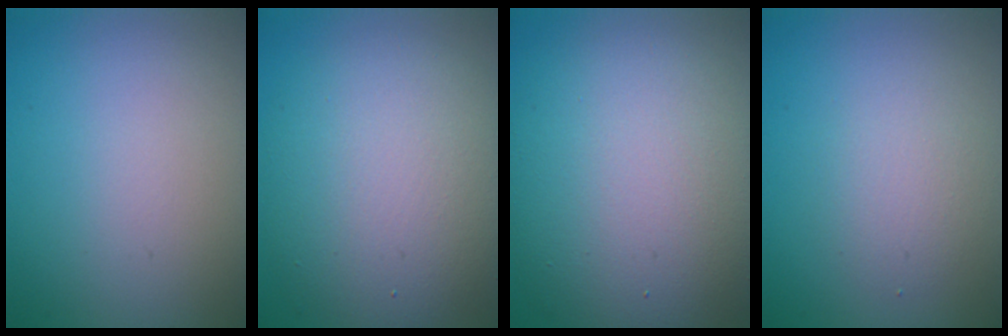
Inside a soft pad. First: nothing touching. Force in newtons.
{"total": 9.3, "press": 9.3, "slide": 1.0}
{"total": 12.9, "press": 12.9, "slide": 0.8}
{"total": 2.1, "press": 2.1, "slide": 0.0}